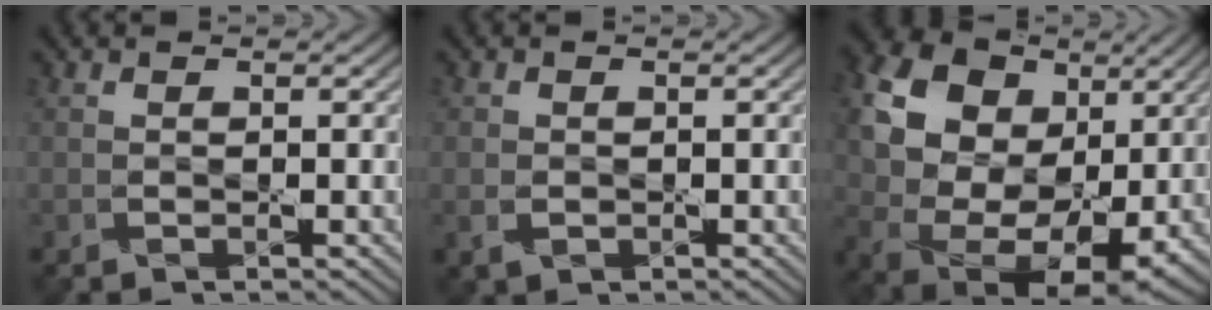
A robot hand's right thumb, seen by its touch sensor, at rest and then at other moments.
{"total": 1.9, "force": [-0.5, 1.5, 1.0], "torque": [-0.027, -0.008, -0.011]}
{"total": 18.5, "force": [6.0, 13.5, 11.2], "torque": [-0.259, 0.037, 0.120]}